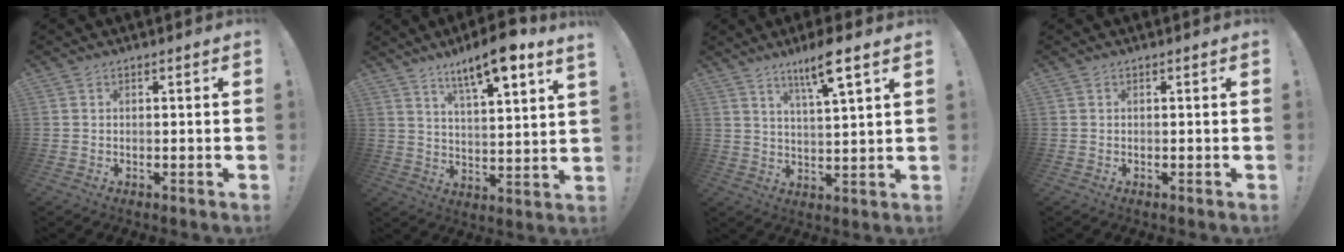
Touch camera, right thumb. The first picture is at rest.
{"total": 12.0, "force": [8.2, 1.3, 8.6], "torque": [-0.141, -0.045, 0.131]}
{"total": 9.7, "force": [6.3, 0.8, 7.4], "torque": [-0.113, -0.033, 0.098]}
{"total": 0.0}